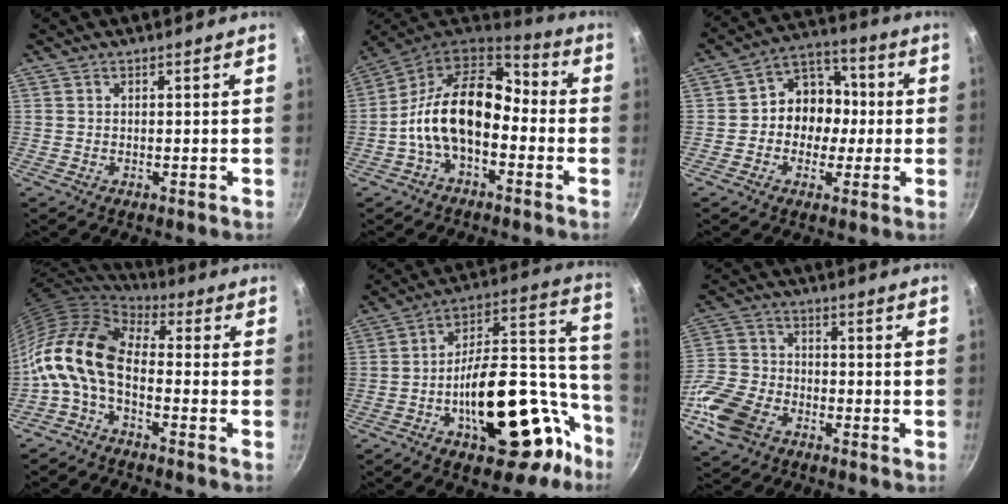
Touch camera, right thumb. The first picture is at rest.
{"total": 16.6, "force": [-3.0, 10.4, 12.6], "torque": [-0.197, 0.052, -0.074]}
{"total": 10.4, "force": [-0.6, 8.9, 5.3], "torque": [-0.022, 0.033, -0.026]}
{"total": 13.7, "force": [-2.3, 7.7, 11.1], "torque": [-0.212, 0.030, -0.064]}
{"total": 29.5, "force": [-12.6, 15.0, 22.0], "torque": [-0.245, 0.100, -0.178]}
{"total": 13.1, "force": [-6.0, 8.8, 7.6], "torque": [-0.149, 0.026, -0.134]}